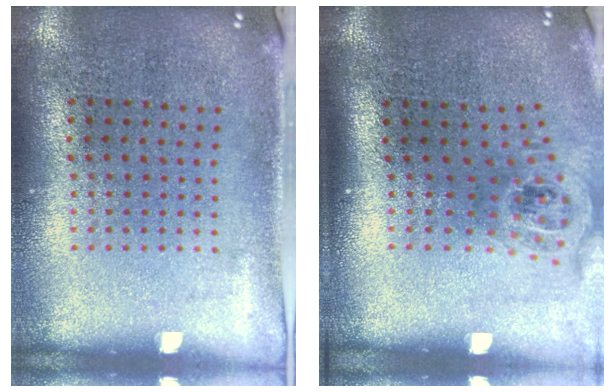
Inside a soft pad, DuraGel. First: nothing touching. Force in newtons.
{"total": 1.5, "press": 1.1, "slide": 1.0}